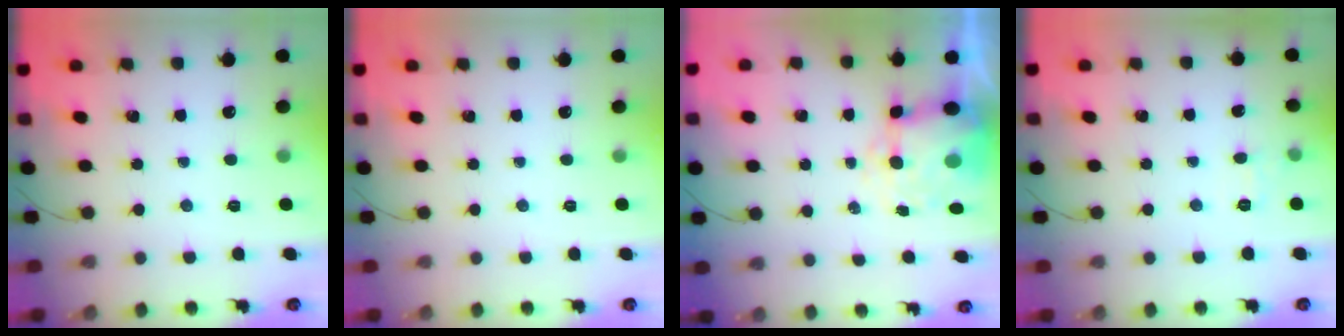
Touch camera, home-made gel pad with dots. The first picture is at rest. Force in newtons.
{"total": 0.0}
{"total": 9.2, "press": 9.0, "slide": 1.6}
{"total": 5.3, "press": 5.1, "slide": 1.6}